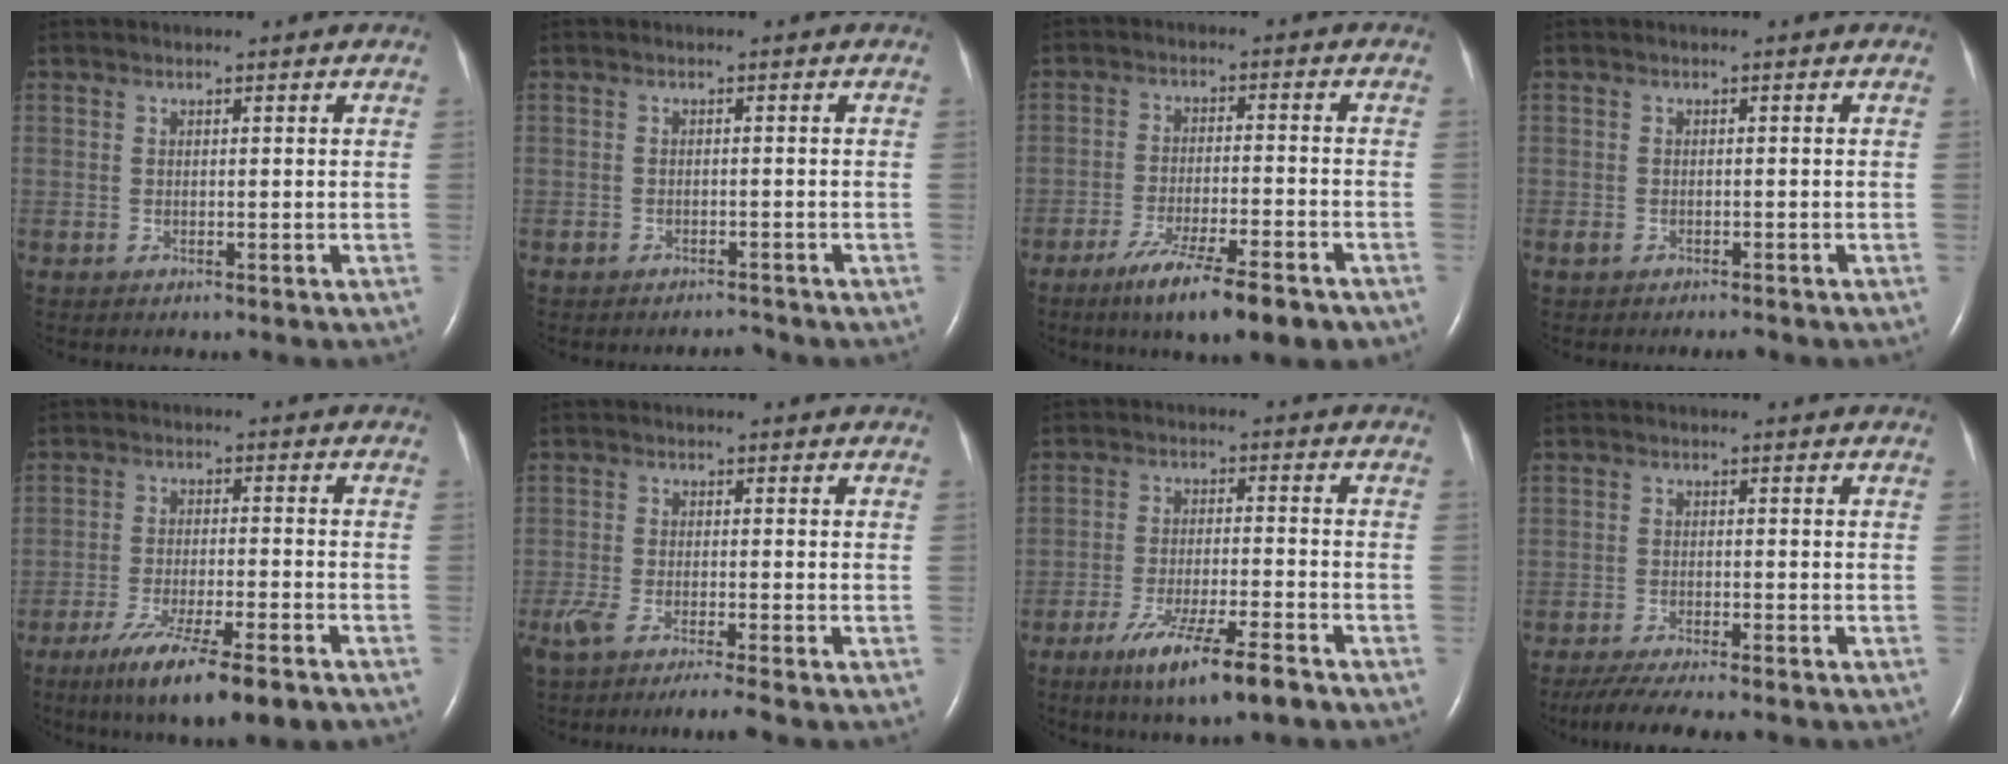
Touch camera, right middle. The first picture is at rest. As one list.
[{"total": 1.4, "force": [-1.4, 0.4, 0.2], "torque": [-0.006, -0.003, -0.019]}, {"total": 12.0, "force": [-8.3, 1.6, 8.6], "torque": [-0.133, -0.023, -0.125]}, {"total": 1.7, "force": [-1.3, 0.5, 1.0], "torque": [-0.023, -0.003, -0.017]}, {"total": 12.3, "force": [-8.3, 1.1, 9.0], "torque": [-0.152, -0.030, -0.131]}, {"total": 7.5, "force": [-5.8, 0.0, 4.8], "torque": [-0.078, -0.018, -0.097]}, {"total": 10.1, "force": [-6.6, 0.6, 7.6], "torque": [-0.139, -0.023, -0.110]}, {"total": 8.8, "force": [-7.6, 0.7, 4.4], "torque": [-0.069, -0.020, -0.118]}]